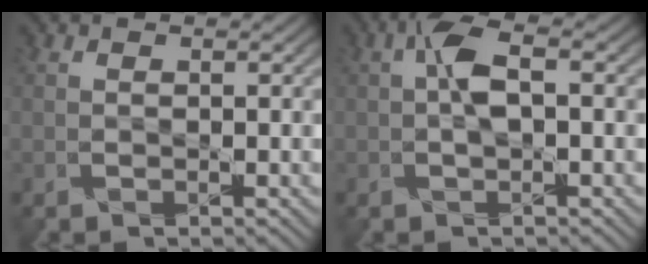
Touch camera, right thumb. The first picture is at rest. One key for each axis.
{"total": 3.4, "fx": 0.3, "fy": 1.3, "fz": 3.1, "tx": -0.067, "ty": 0.010, "tz": 0.001}